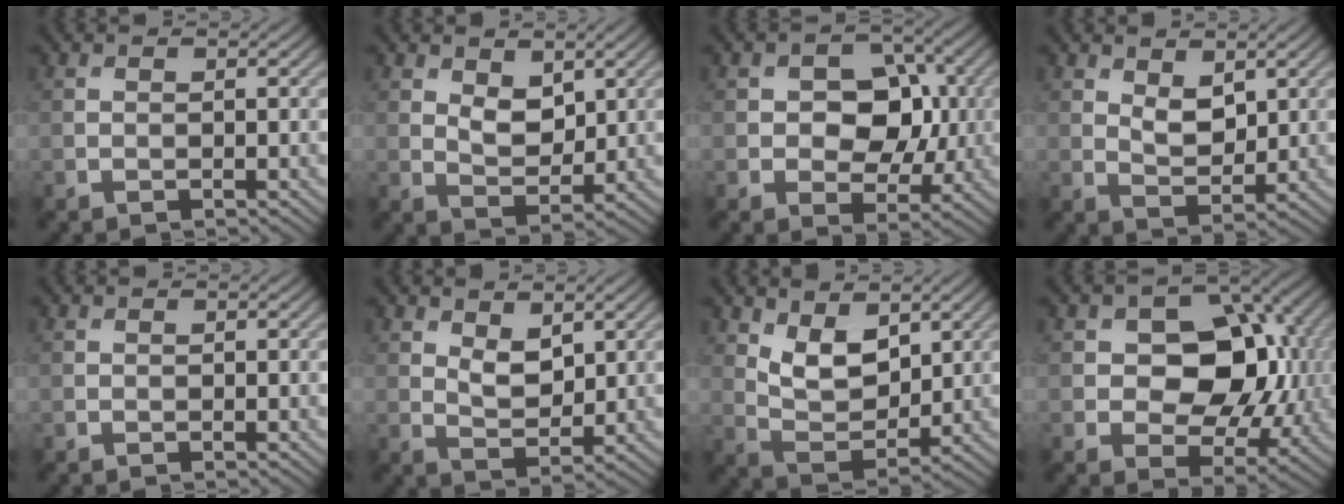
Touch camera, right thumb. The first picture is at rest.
{"total": 4.4, "force": [2.0, 2.5, 3.0], "torque": [-0.060, -0.008, 0.035]}
{"total": 7.4, "force": [0.3, 5.4, 5.0], "torque": [-0.070, 0.001, -0.006]}
{"total": 3.9, "force": [1.9, 2.0, 2.7], "torque": [-0.056, -0.007, 0.037]}
{"total": 0.0}
{"total": 4.0, "force": [2.0, 2.1, 2.8], "torque": [-0.059, -0.008, 0.039]}
{"total": 6.8, "force": [3.4, 3.6, 4.6], "torque": [-0.095, -0.017, 0.063]}
{"total": 11.8, "force": [1.1, 8.4, 8.2], "torque": [-0.115, 0.000, 0.009]}